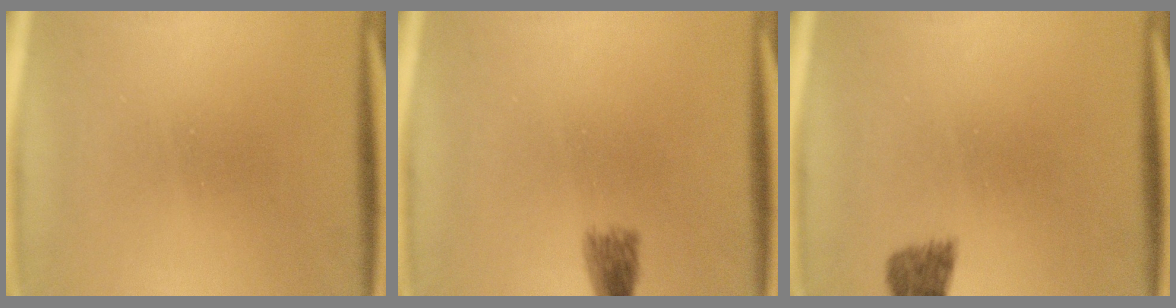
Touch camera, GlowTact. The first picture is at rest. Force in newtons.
{"total": 2.0}
{"total": 1.9}